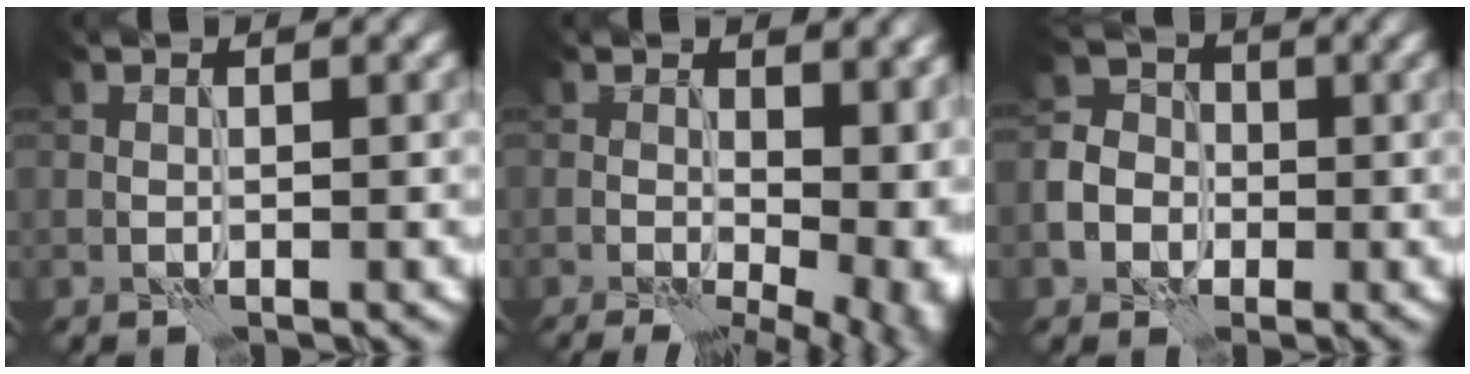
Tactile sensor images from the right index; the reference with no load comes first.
{"total": 12.8, "force": [0.4, 7.1, 10.7], "torque": [-0.093, 0.010, 0.037]}
{"total": 5.3, "force": [-1.8, 4.6, 2.0], "torque": [-0.026, -0.001, -0.048]}